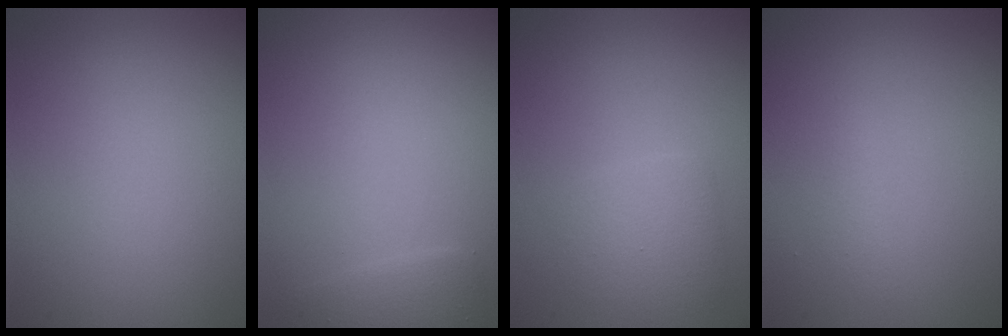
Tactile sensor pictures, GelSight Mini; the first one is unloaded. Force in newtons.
{"total": 1.5, "press": 1.4, "slide": 0.1}
{"total": 2.3, "press": 2.3, "slide": 0.1}
{"total": 0.9, "press": 0.9, "slide": 0.1}